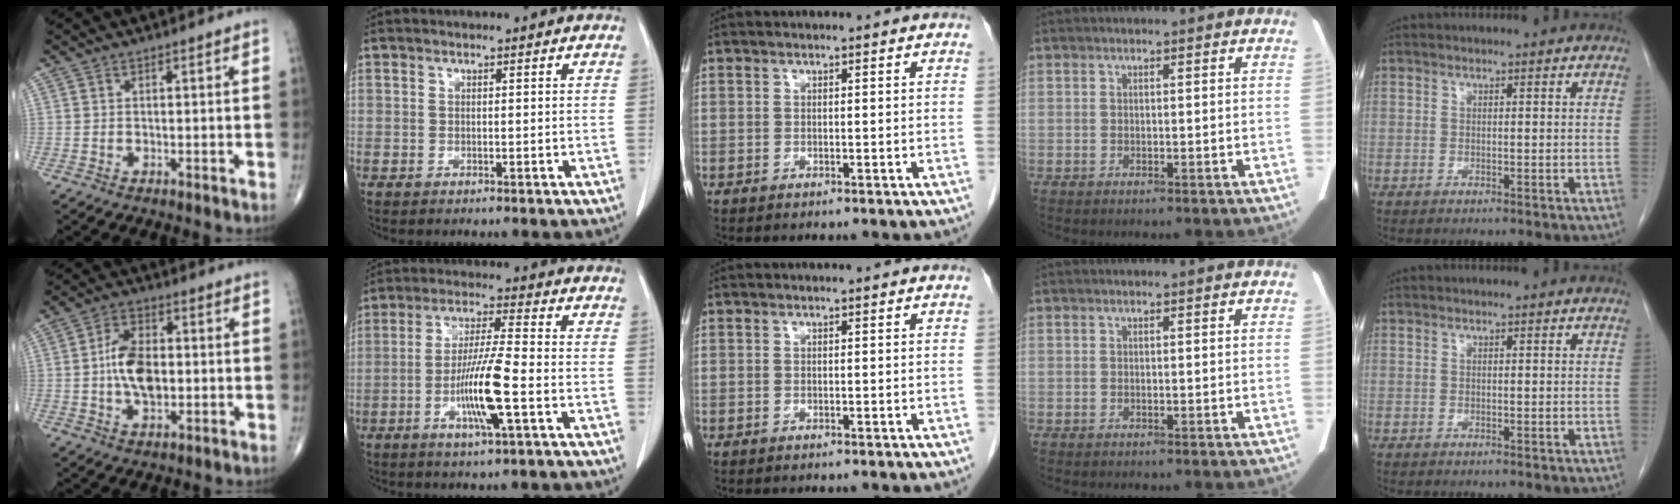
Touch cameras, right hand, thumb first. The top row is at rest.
{"thumb": {"total": 9.6, "force": [-0.3, 5.6, 7.7], "torque": [-0.128, 0.009, -0.008]}, "index": {"total": 10.0, "force": [-3.1, 0.1, 9.6], "torque": [-0.184, -0.010, -0.061]}}